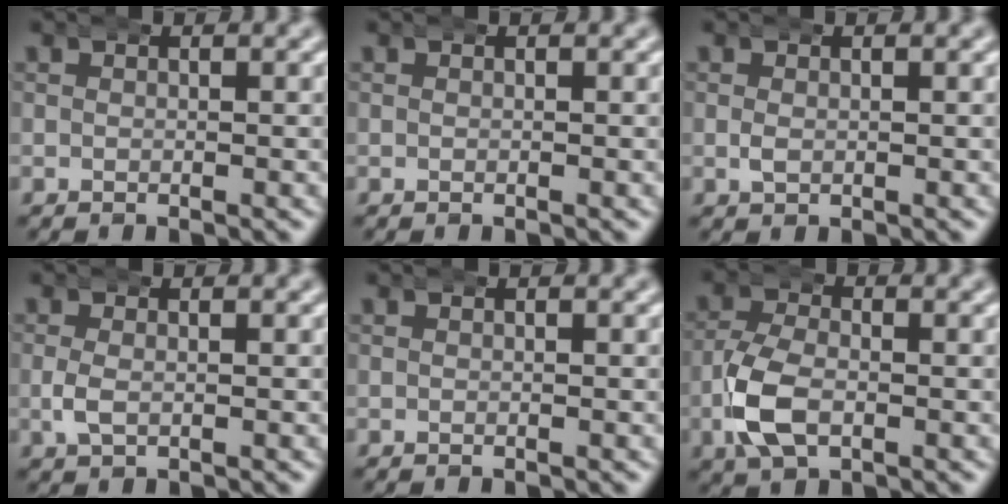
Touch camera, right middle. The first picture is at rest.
{"total": 0.0}
{"total": 0.9, "force": [-0.1, 0.5, 0.7], "torque": [-0.021, -0.006, 0.006]}
{"total": 1.7, "force": [-0.3, 1.0, 1.4], "torque": [-0.044, -0.010, 0.002]}
{"total": 0.0}
{"total": 4.9, "force": [-1.3, 3.0, 3.7], "torque": [-0.092, -0.009, -0.020]}